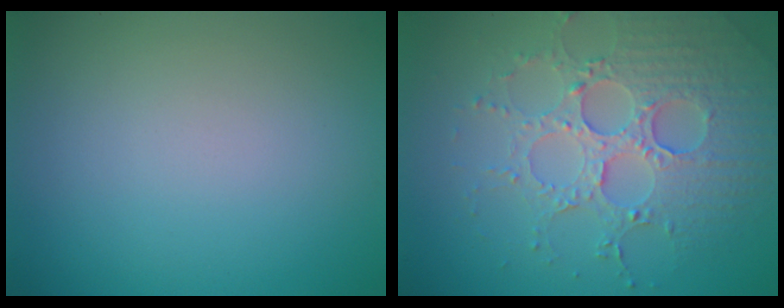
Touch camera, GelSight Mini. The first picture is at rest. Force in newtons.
{"total": 5.1, "press": 4.5, "slide": 2.3}